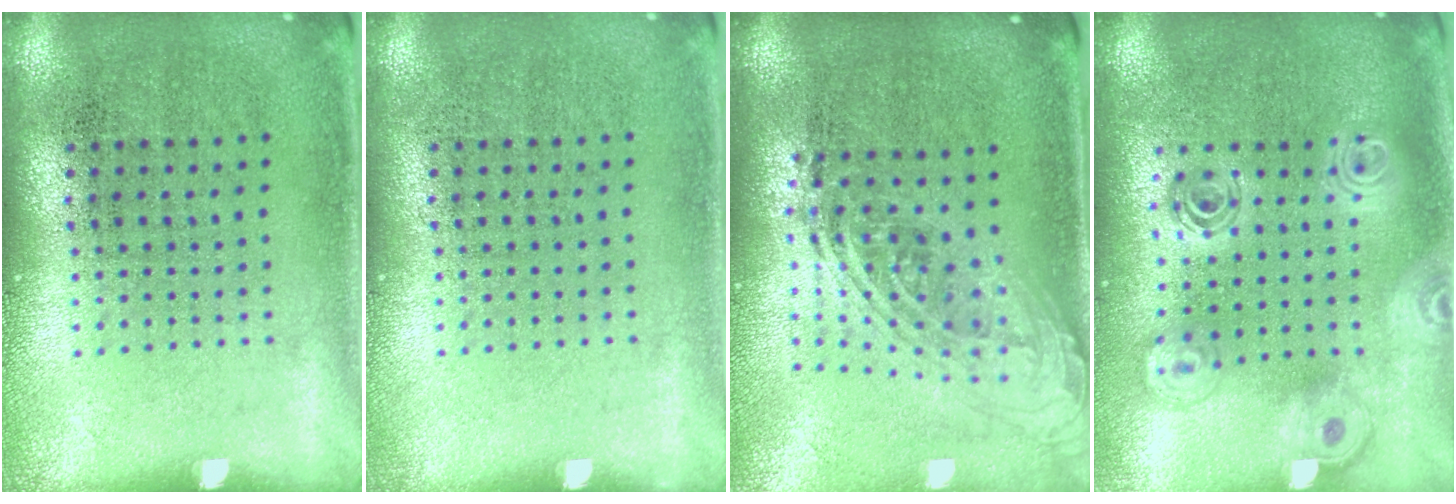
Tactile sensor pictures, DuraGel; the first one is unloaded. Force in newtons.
{"total": 0.0}
{"total": 2.1, "press": 1.5, "slide": 1.4}
{"total": 2.0, "press": 1.7, "slide": 1.1}